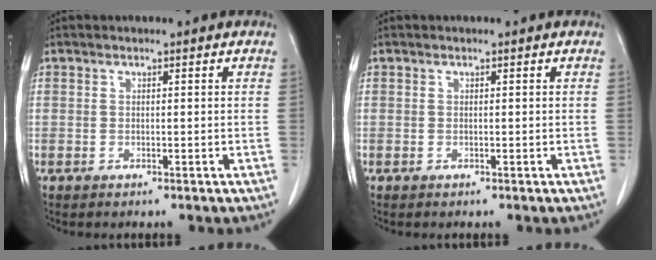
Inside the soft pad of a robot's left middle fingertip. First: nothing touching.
{"total": 0.0}